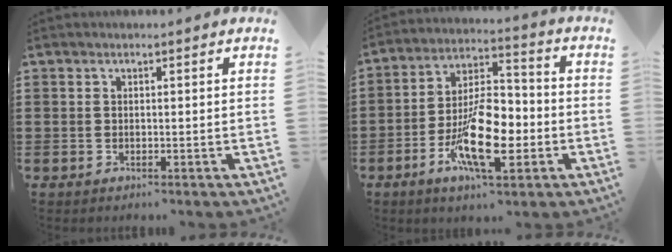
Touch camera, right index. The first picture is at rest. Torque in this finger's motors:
{"motor_torque": [2.14, 0.00, 1.05, 0.21]}